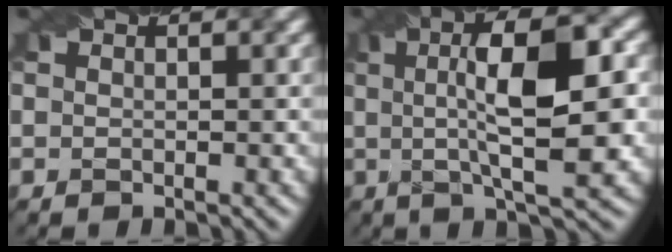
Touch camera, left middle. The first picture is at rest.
{"total": 10.2, "force": [1.0, 2.7, 9.8], "torque": [-0.140, 0.012, 0.015]}